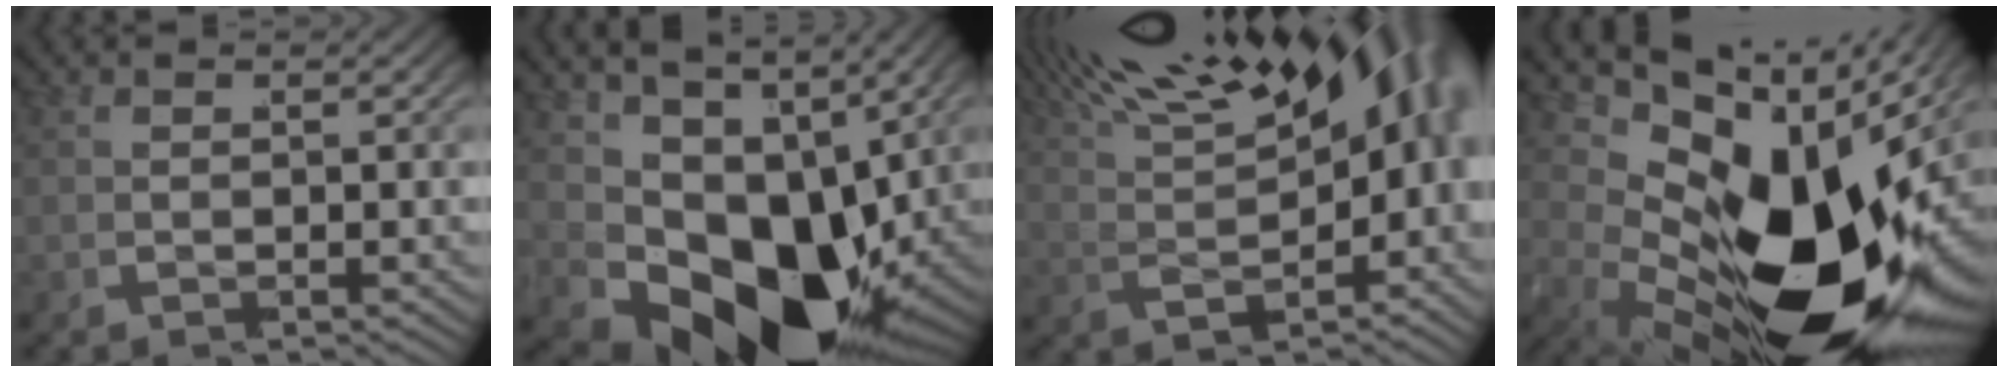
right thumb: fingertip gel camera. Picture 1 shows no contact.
{"total": 16.4, "force": [-3.6, 10.0, 12.5], "torque": [-0.241, -0.064, -0.028]}
{"total": 13.6, "force": [5.4, 7.6, 9.8], "torque": [-0.141, 0.022, 0.083]}
{"total": 20.4, "force": [-1.0, 11.9, 16.5], "torque": [-0.263, -0.034, -0.002]}